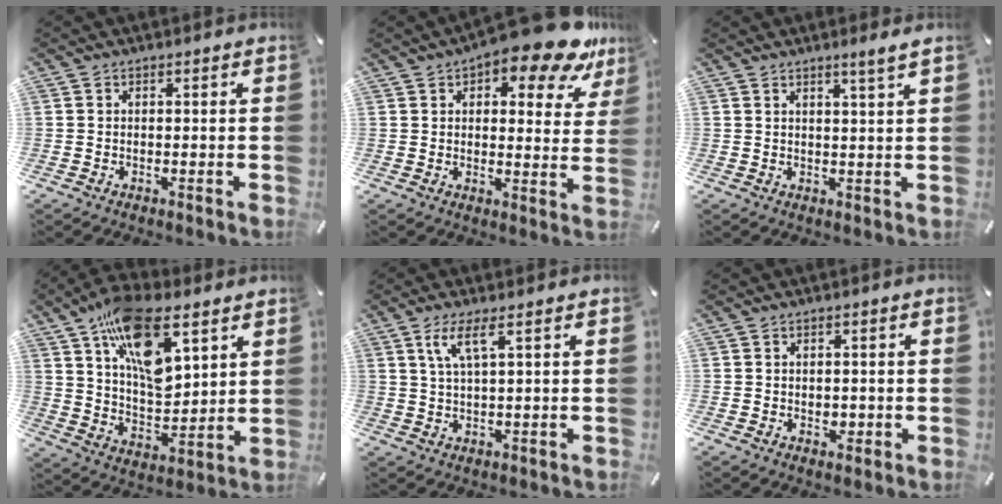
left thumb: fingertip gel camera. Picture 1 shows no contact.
{"total": 14.2, "force": [10.0, 5.0, 8.7], "torque": [-0.112, -0.065, 0.166]}
{"total": 2.9, "force": [2.2, -0.4, 1.9], "torque": [-0.040, -0.010, 0.038]}
{"total": 18.4, "force": [10.6, 9.4, 11.8], "torque": [-0.195, -0.046, 0.189]}
{"total": 5.7, "force": [2.7, 1.2, 4.9], "torque": [-0.104, 0.003, 0.044]}
{"total": 1.9, "force": [-0.2, 1.6, 0.9], "torque": [-0.010, 0.000, -0.007]}